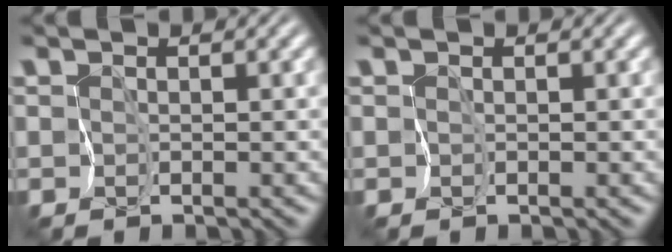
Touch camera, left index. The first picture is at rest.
{"total": 0.0}